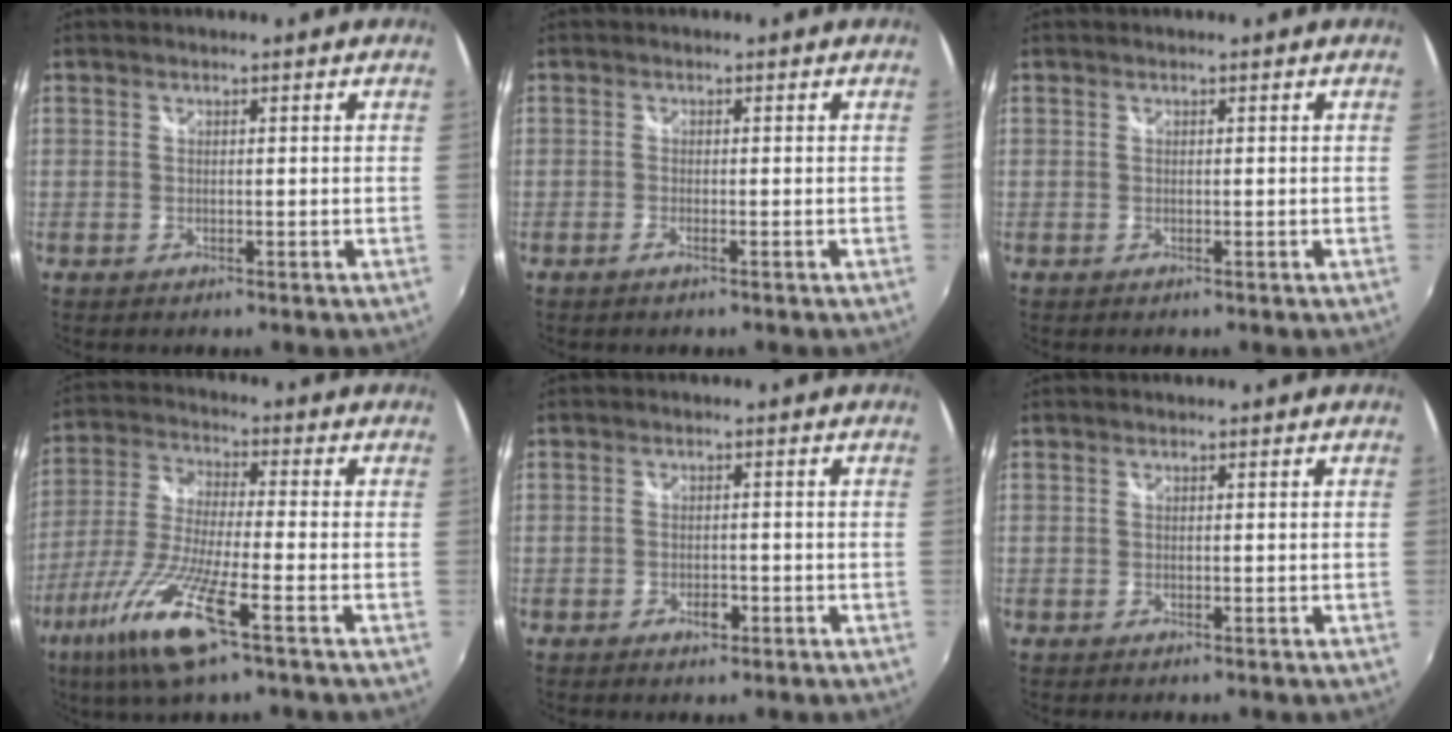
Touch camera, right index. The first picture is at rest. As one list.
[{"total": 1.1, "force": [-0.7, -0.1, 0.8], "torque": [-0.015, -0.001, -0.014]}, {"total": 0.0}, {"total": 14.8, "force": [-7.6, 1.7, 12.6], "torque": [-0.278, -0.027, -0.153]}, {"total": 2.1, "force": [-1.1, 1.2, 1.3], "torque": [-0.023, -0.001, -0.018]}, {"total": 0.0}]